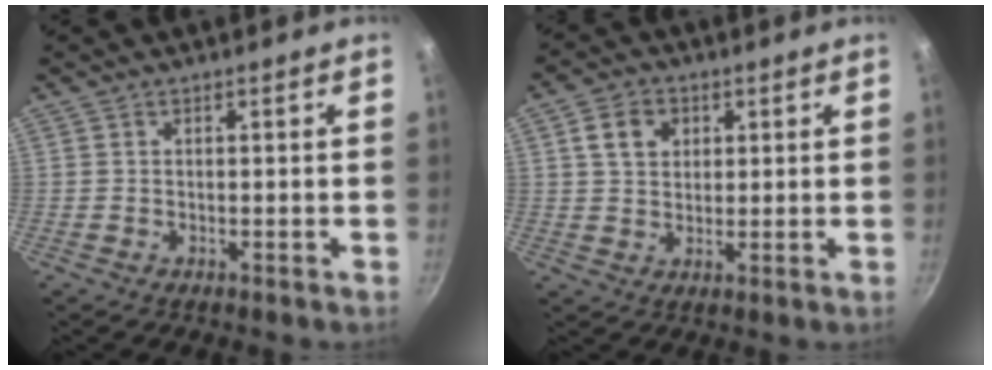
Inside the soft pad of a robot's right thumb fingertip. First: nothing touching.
{"total": 6.0, "force": [2.0, 4.8, 3.1], "torque": [-0.034, 0.005, 0.032]}